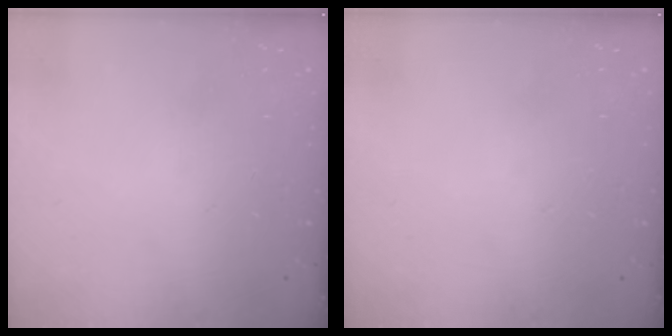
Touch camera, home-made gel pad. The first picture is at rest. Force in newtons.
{"total": 0.0}